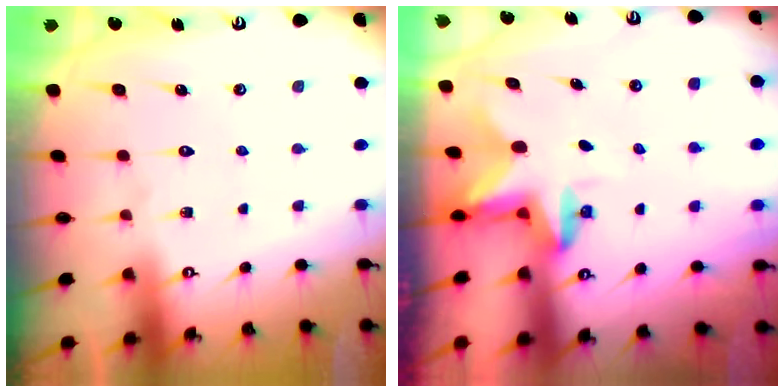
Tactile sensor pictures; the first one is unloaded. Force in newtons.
{"total": 2.6, "press": 2.6, "slide": 0.5}